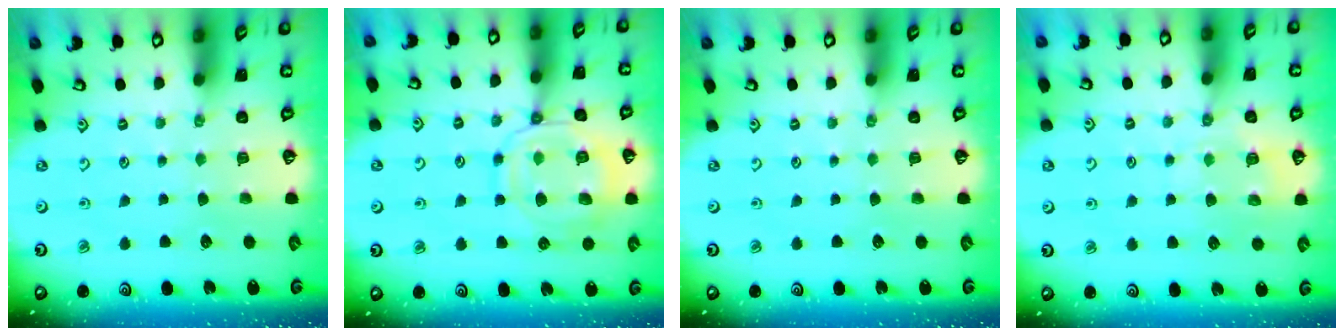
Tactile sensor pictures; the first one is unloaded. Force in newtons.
{"total": 12.9, "press": 12.8, "slide": 1.3}
{"total": 0.0}
{"total": 8.6, "press": 8.6, "slide": 0.2}